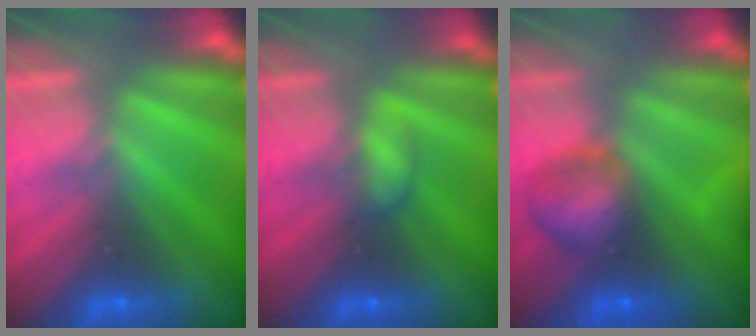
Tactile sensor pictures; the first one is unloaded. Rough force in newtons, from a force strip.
{"total": 2.2}
{"total": 8.9}